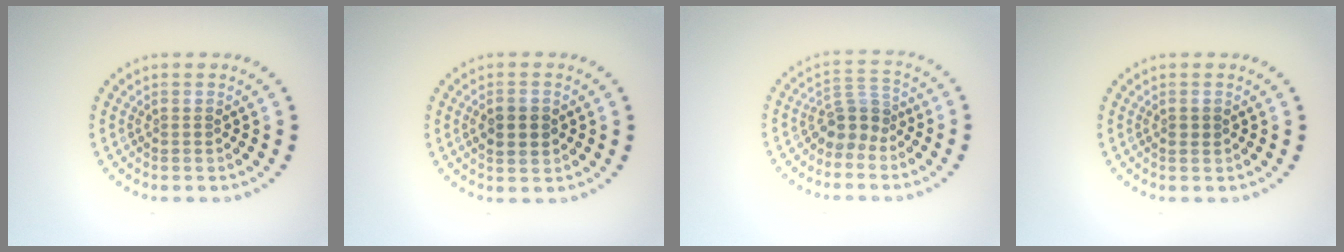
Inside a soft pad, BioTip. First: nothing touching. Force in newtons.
{"total": 2.5, "press": 2.5, "slide": 0.2}
{"total": 3.0, "press": 2.8, "slide": 1.1}
{"total": 0.8, "press": 0.8, "slide": 0.3}